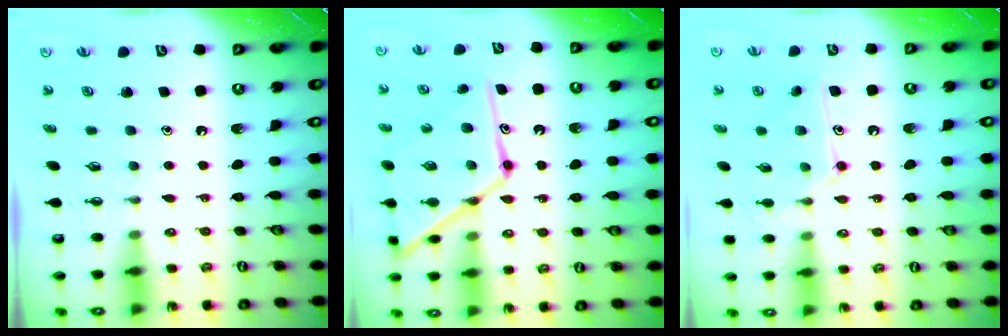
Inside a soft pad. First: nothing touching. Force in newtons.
{"total": 18.0, "press": 17.9, "slide": 1.5}
{"total": 11.0, "press": 11.0, "slide": 0.2}